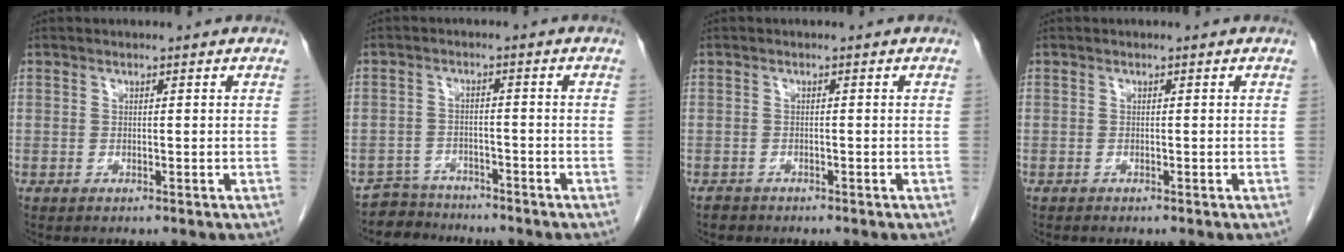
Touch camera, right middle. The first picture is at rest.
{"total": 4.8, "force": [-4.3, 1.8, -1.0], "torque": [0.018, 0.001, -0.076]}
{"total": 1.2, "force": [-1.0, 0.7, 0.0], "torque": [-0.008, 0.001, -0.018]}
{"total": 0.0}